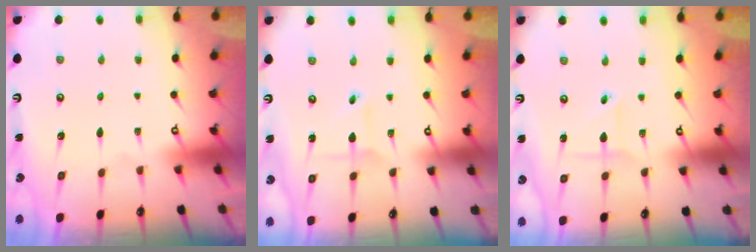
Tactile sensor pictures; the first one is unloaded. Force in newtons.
{"total": 2.7, "press": 2.7, "slide": 0.2}
{"total": 2.5, "press": 2.5, "slide": 0.2}